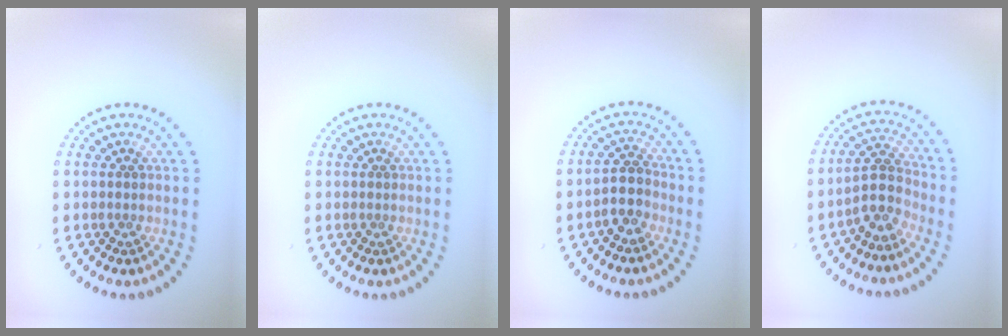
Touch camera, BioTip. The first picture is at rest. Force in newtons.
{"total": 0.0}
{"total": 2.5, "press": 2.2, "slide": 1.2}
{"total": 3.0, "press": 2.5, "slide": 1.7}